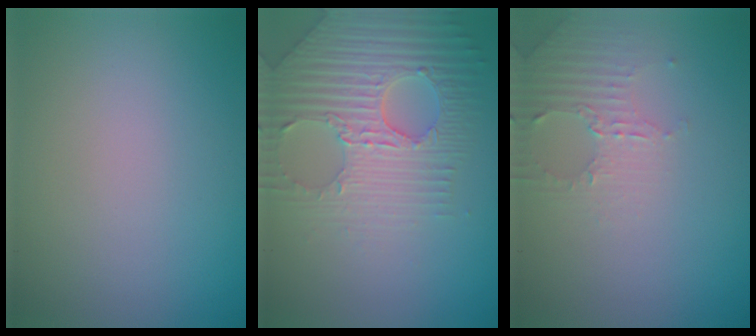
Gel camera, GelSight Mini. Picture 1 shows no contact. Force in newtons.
{"total": 6.9, "press": 5.2, "slide": 4.5}
{"total": 2.6, "press": 2.5, "slide": 0.7}